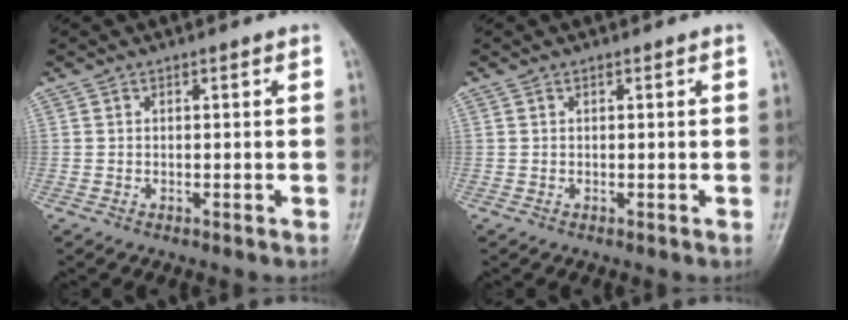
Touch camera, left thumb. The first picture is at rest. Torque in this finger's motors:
{"motor_torque": [-0.19, 0.19, -0.07, 0.07, 0.00]}